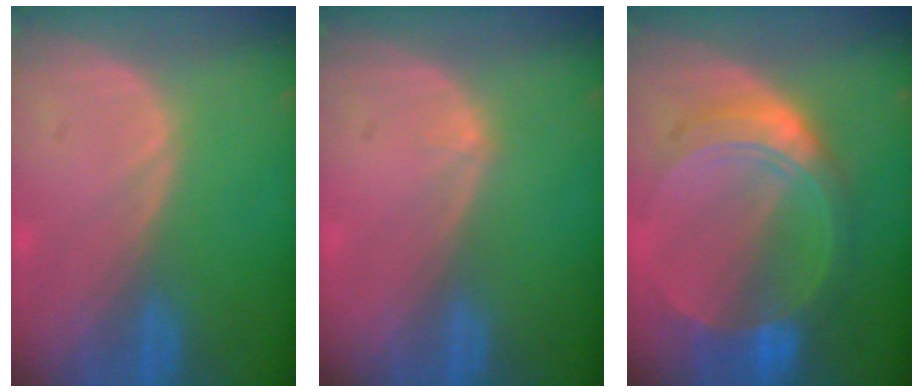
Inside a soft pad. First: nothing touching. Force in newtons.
{"total": 0.6, "press": 0.4, "slide": 0.5}
{"total": 8.5, "press": 8.5, "slide": 0.6}